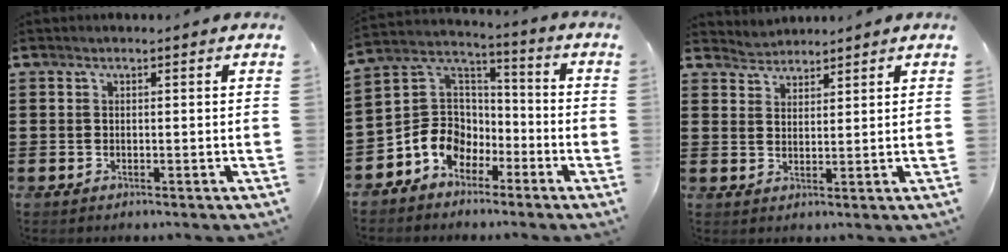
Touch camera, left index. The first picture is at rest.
{"total": 7.9, "force": [-4.1, 6.4, 2.0], "torque": [-0.078, 0.004, -0.084]}
{"total": 2.2, "force": [2.1, 0.4, -0.6], "torque": [0.003, -0.003, 0.041]}